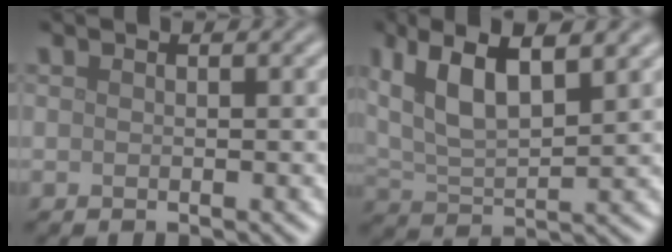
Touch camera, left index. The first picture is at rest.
{"total": 8.1, "force": [4.2, 3.0, 6.2], "torque": [-0.125, 0.014, 0.075]}